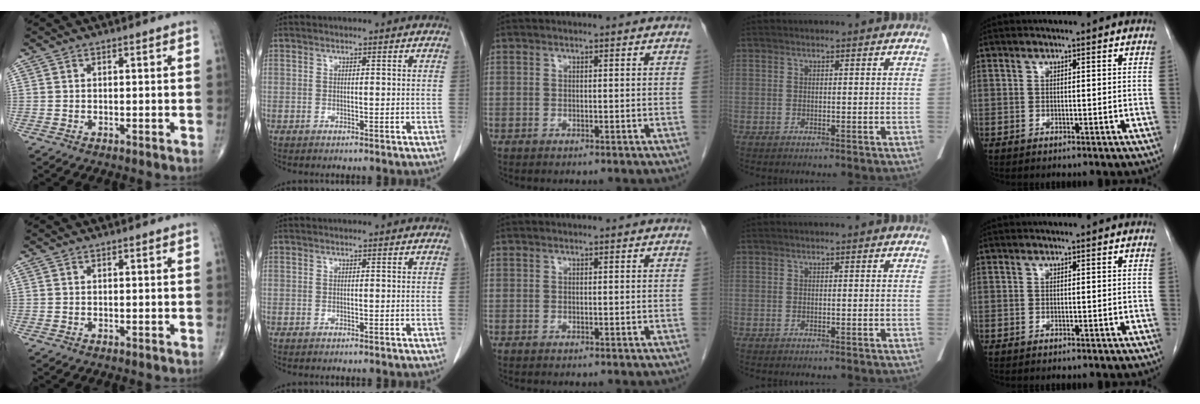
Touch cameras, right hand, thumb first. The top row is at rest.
{}